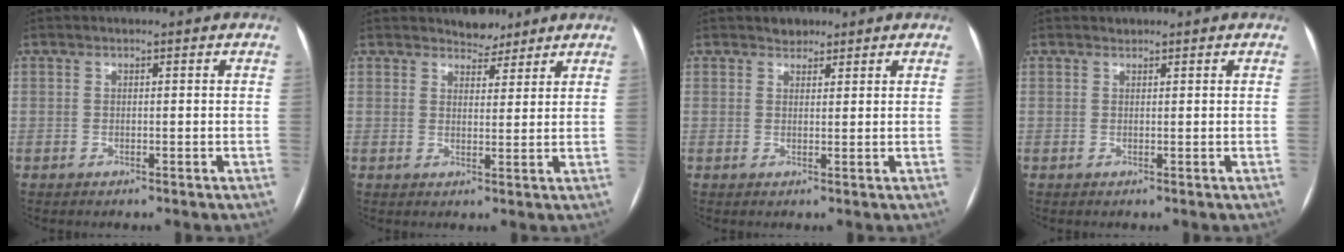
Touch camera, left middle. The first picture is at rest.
{"total": 3.6, "force": [3.2, 1.6, 0.4], "torque": [-0.001, -0.001, 0.047]}
{"total": 1.8, "force": [1.5, 1.1, 0.1], "torque": [-0.001, 0.002, 0.020]}
{"total": 0.5, "force": [0.5, 0.2, -0.1], "torque": [-0.003, 0.002, 0.007]}